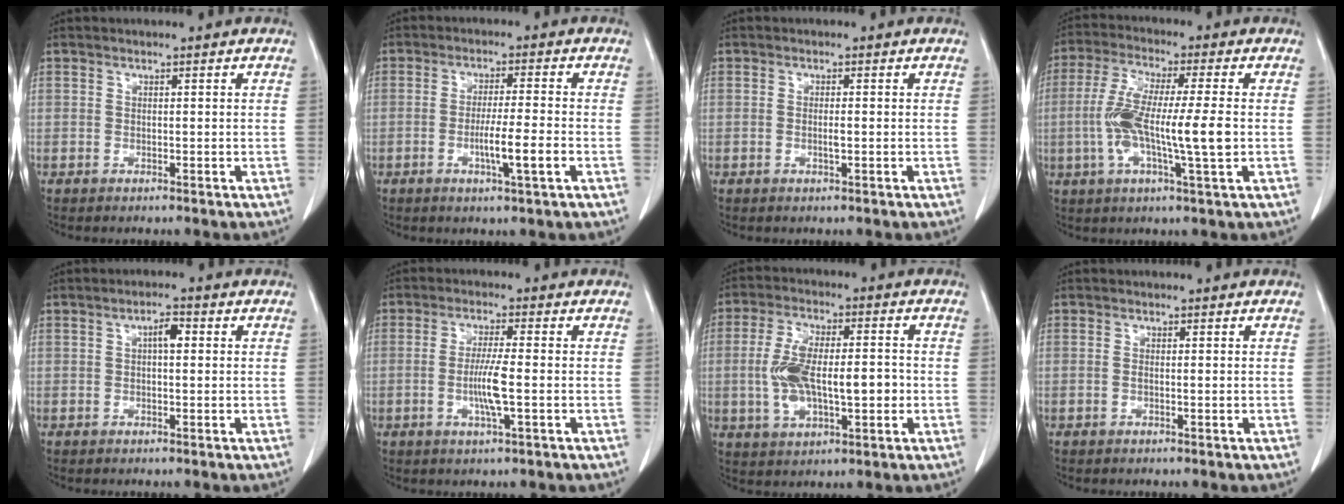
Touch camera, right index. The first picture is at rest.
{"total": 6.2, "force": [-2.0, -0.3, 5.8], "torque": [-0.099, -0.009, -0.034]}
{"total": 1.3, "force": [-0.3, 0.2, 1.2], "torque": [-0.027, -0.001, -0.004]}
{"total": 12.1, "force": [-1.2, 0.9, 12.0], "torque": [-0.233, 0.000, -0.027]}
{"total": 2.6, "force": [0.5, 0.9, 2.4], "torque": [-0.039, 0.007, 0.006]}
{"total": 5.7, "force": [-1.1, 0.1, 5.5], "torque": [-0.110, -0.008, -0.021]}
{"total": 11.7, "force": [-1.1, 4.6, 10.7], "torque": [-0.212, 0.016, -0.010]}
{"total": 0.8, "force": [-0.1, 0.2, 0.7], "torque": [-0.014, 0.001, 0.000]}